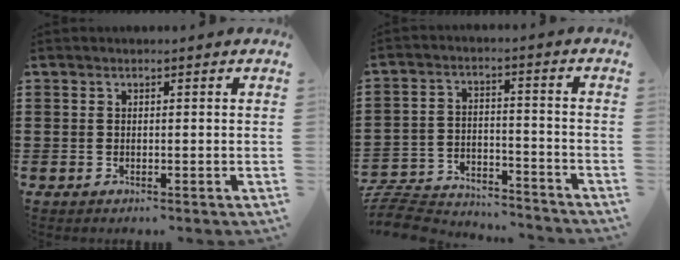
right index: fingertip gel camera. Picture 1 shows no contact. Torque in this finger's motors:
{"motor_torque": [-0.99, 1.15, -1.05, -0.21]}